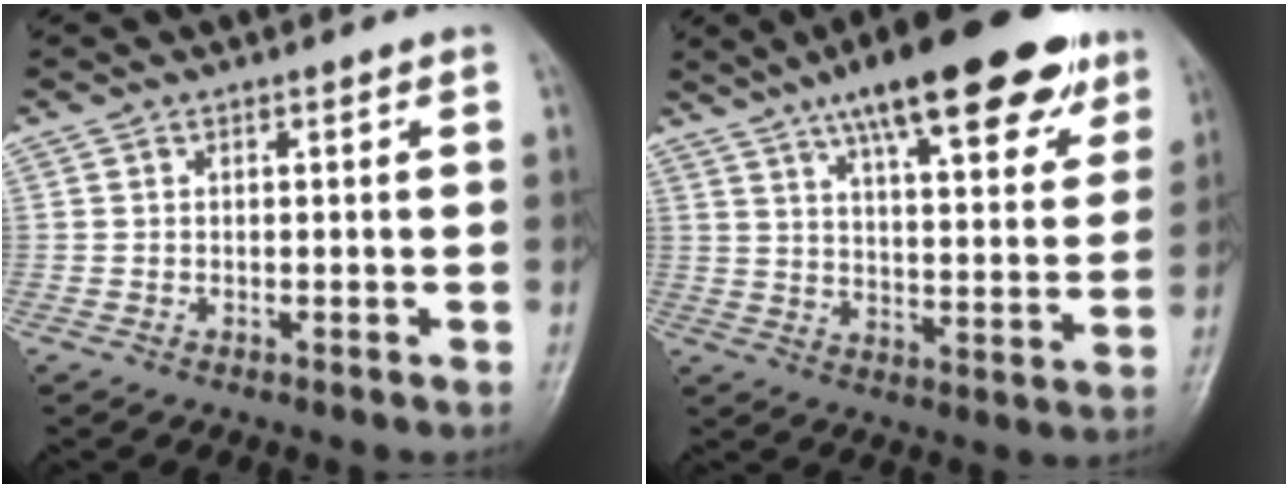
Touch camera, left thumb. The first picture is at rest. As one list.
[{"total": 23.2, "force": [14.5, 7.1, 16.7], "torque": [-0.213, -0.023, 0.215]}]